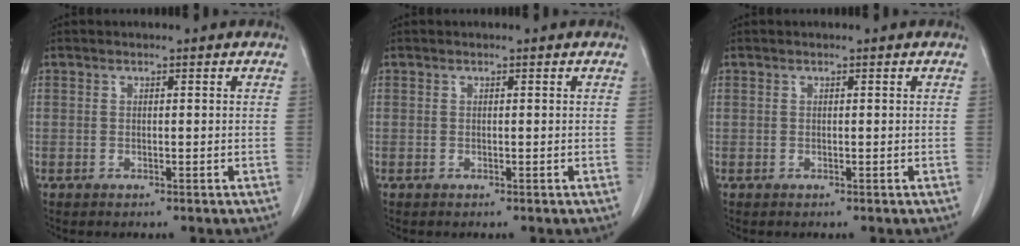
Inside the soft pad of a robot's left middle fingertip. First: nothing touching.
{"total": 0.0}
{"total": 0.0}